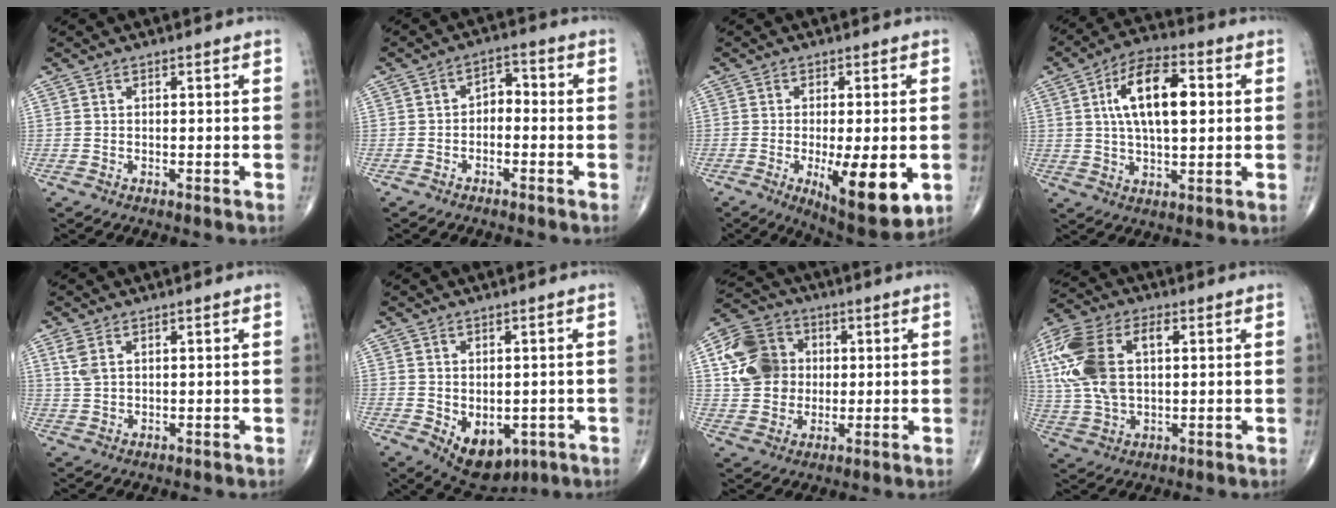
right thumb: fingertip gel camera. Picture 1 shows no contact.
{"total": 3.6, "force": [-1.2, 2.5, 2.4], "torque": [-0.021, 0.028, -0.030]}
{"total": 12.9, "force": [-3.3, 4.0, 11.8], "torque": [-0.169, -0.022, -0.040]}
{"total": 14.0, "force": [2.6, 6.5, 12.1], "torque": [-0.196, 0.010, 0.042]}
{"total": 2.9, "force": [1.5, 1.5, 2.1], "torque": [-0.048, 0.005, 0.038]}
{"total": 9.1, "force": [-2.8, 6.0, 6.3], "torque": [-0.066, -0.004, -0.022]}
{"total": 12.8, "force": [2.0, 10.8, 6.4], "torque": [-0.102, 0.009, 0.032]}
{"total": 17.8, "force": [3.8, 10.3, 14.0], "torque": [-0.322, 0.010, 0.066]}